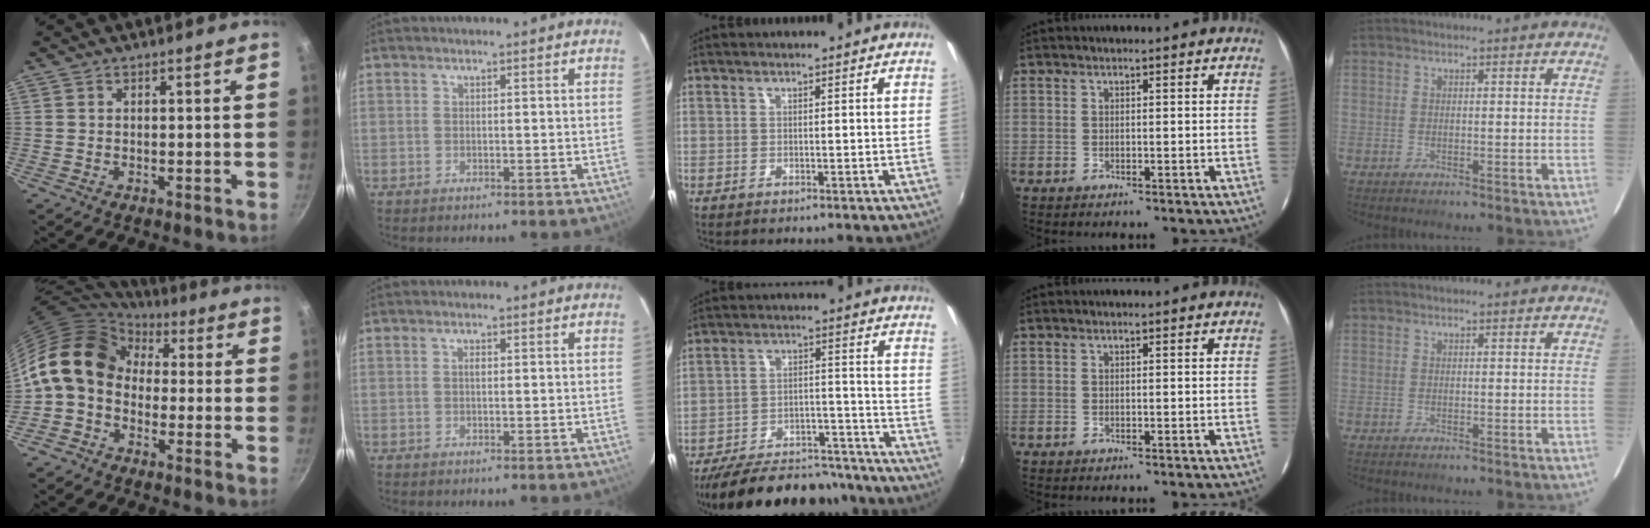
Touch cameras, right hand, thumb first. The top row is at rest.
{"thumb": {"total": 12.9, "force": [1.4, 10.0, 8.1], "torque": [-0.115, 0.033, 0.000]}, "index": {"total": 0.8, "force": [0.1, 0.4, 0.7], "torque": [-0.012, 0.004, 0.002]}, "middle": {"total": 23.2, "force": [-20.1, 8.0, 8.4], "torque": [-0.167, 0.025, -0.265]}}